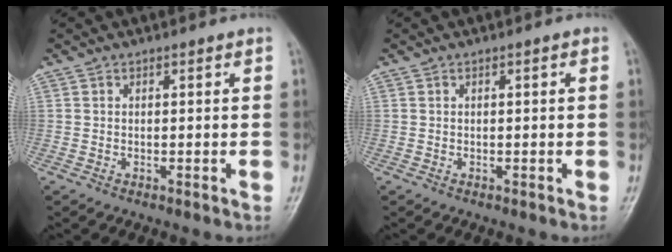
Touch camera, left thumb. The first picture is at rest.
{"total": 0.6, "force": [0.0, 0.1, 0.6], "torque": [-0.012, 0.000, 0.001]}